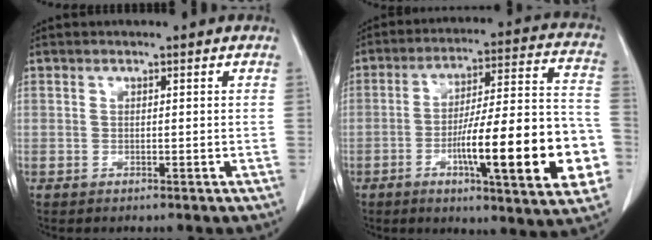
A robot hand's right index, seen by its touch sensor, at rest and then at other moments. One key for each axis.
{"total": 21.8, "fx": -6.3, "fy": 2.9, "fz": 20.7, "tx": -0.257, "ty": 0.012, "tz": -0.085}